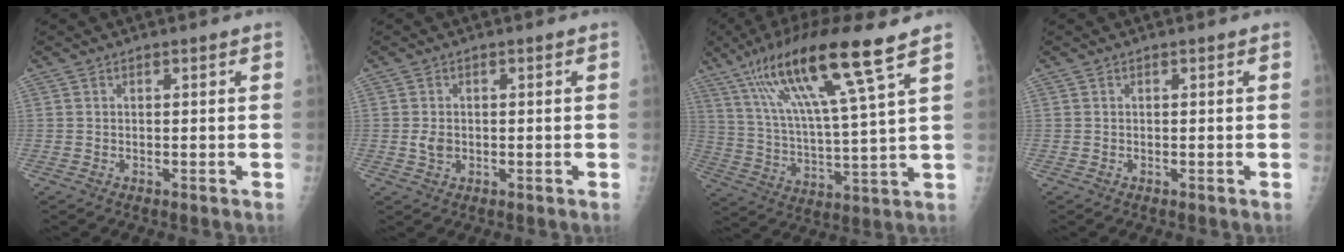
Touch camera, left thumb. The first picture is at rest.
{"total": 2.2, "force": [-0.3, 1.7, 1.4], "torque": [-0.020, 0.001, -0.003]}
{"total": 18.4, "force": [10.6, 1.3, 15.0], "torque": [-0.280, -0.031, 0.193]}
{"total": 0.0}